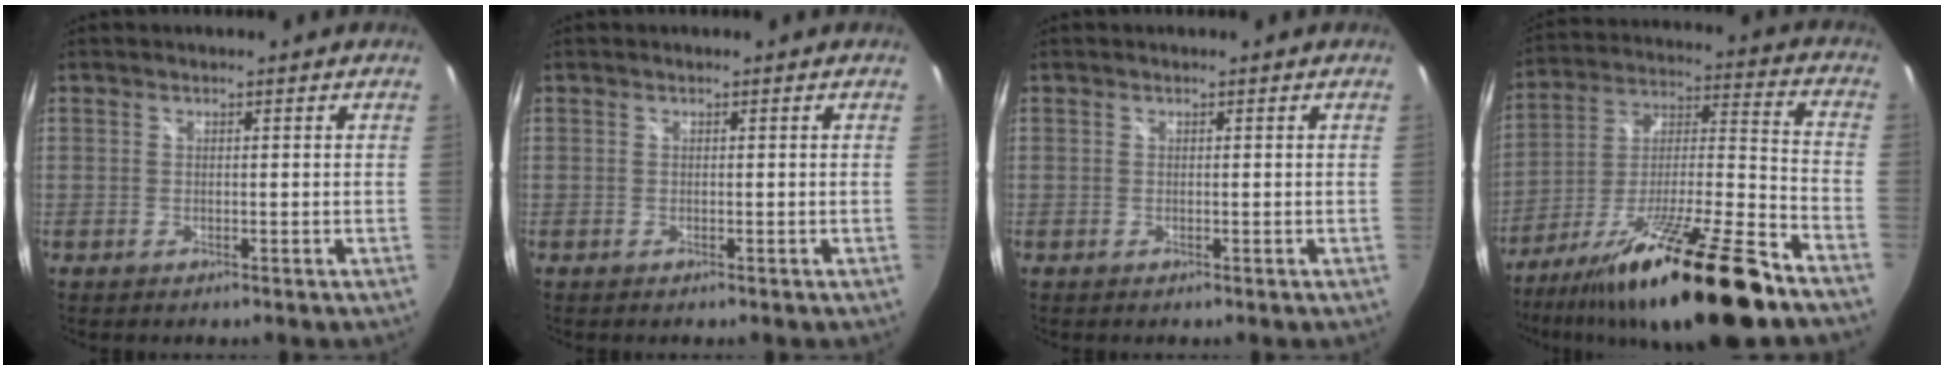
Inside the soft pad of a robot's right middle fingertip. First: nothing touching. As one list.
[{"total": 0.0}, {"total": 0.0}, {"total": 23.1, "force": [-16.2, 2.0, 16.4], "torque": [-0.271, -0.015, -0.270]}]